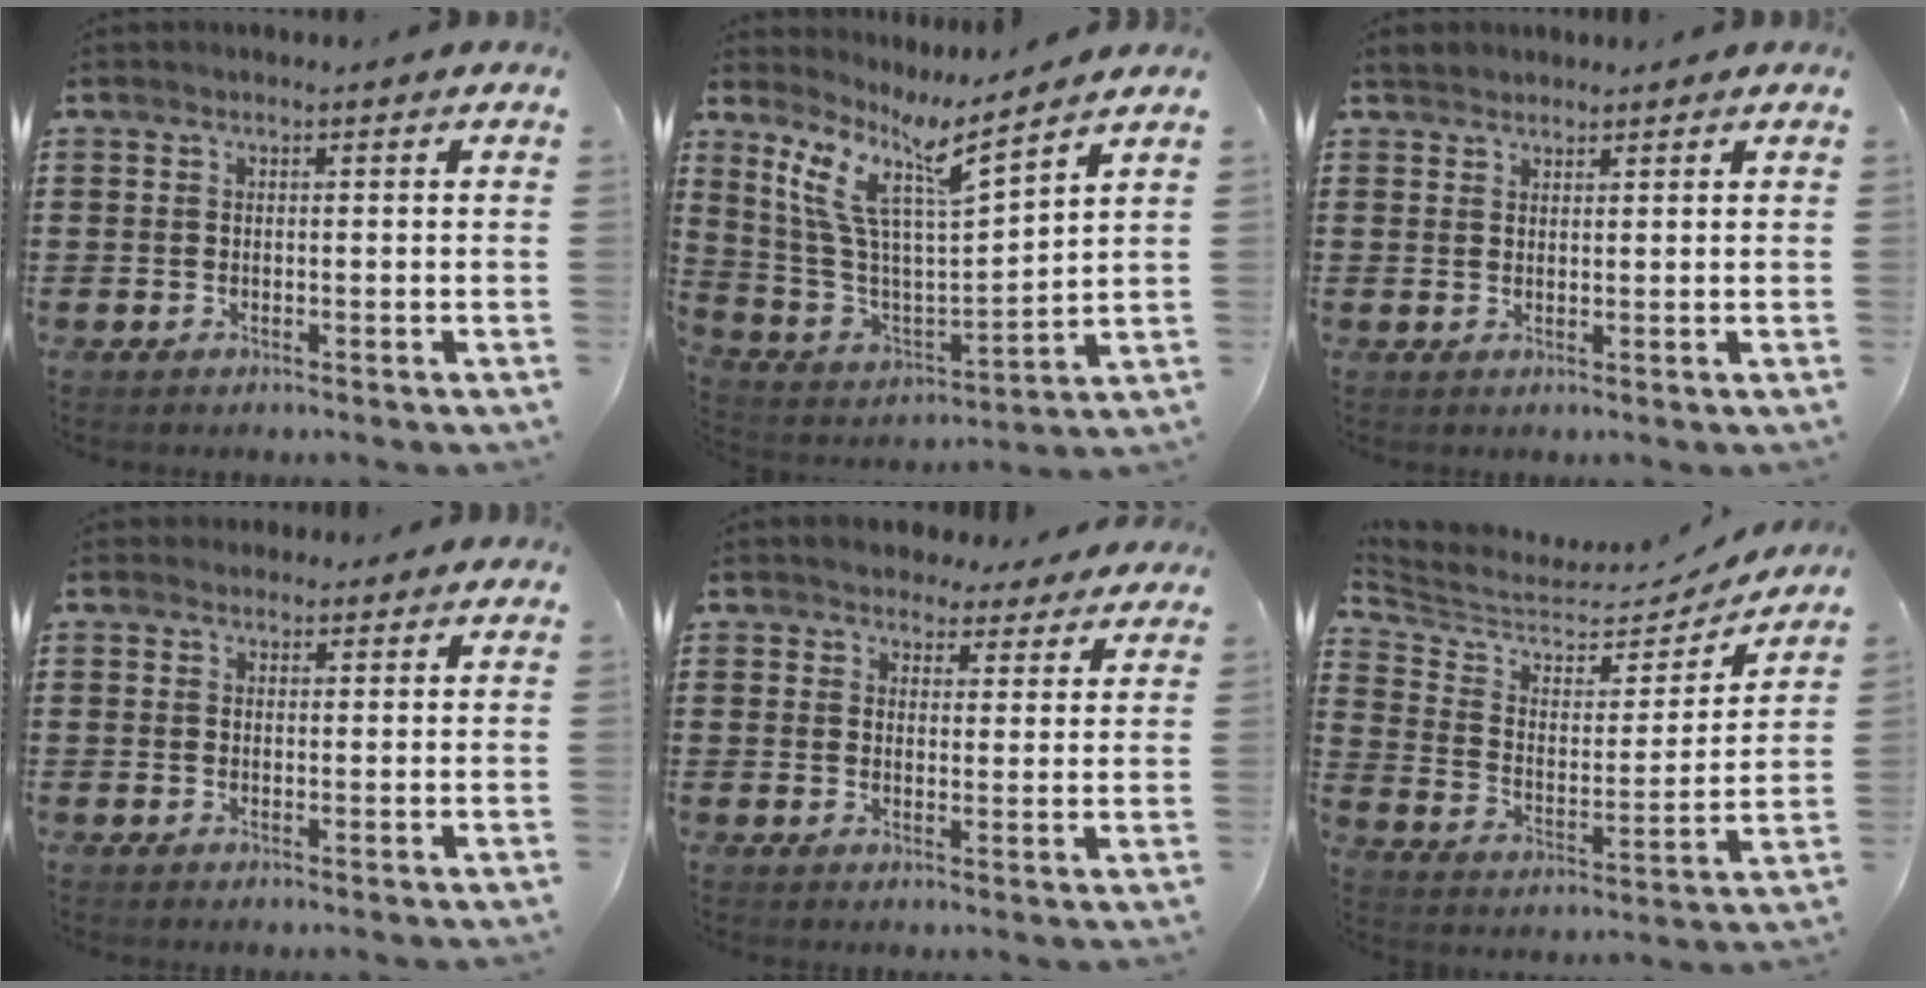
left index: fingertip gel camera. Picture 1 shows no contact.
{"total": 9.5, "force": [6.4, 1.7, 6.9], "torque": [-0.169, -0.044, 0.102]}
{"total": 1.6, "force": [1.5, 0.5, 0.0], "torque": [-0.004, 0.002, 0.031]}
{"total": 1.9, "force": [1.7, 0.9, 0.1], "torque": [-0.006, 0.005, 0.034]}
{"total": 3.9, "force": [3.7, 1.0, 0.1], "torque": [-0.010, -0.014, 0.067]}
{"total": 5.8, "force": [5.2, 2.2, 1.4], "torque": [-0.062, -0.041, 0.085]}